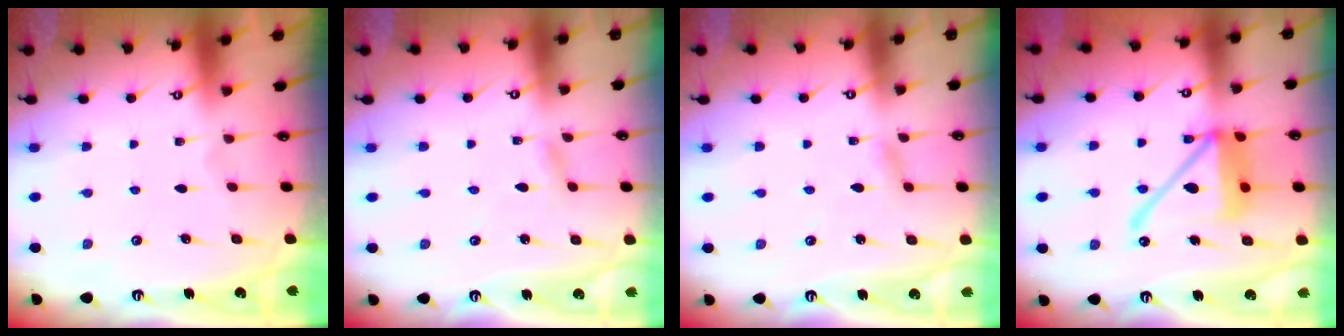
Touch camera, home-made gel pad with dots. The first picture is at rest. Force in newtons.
{"total": 1.5, "press": 1.5, "slide": 0.1}
{"total": 3.1, "press": 3.1, "slide": 0.3}
{"total": 16.0, "press": 15.9, "slide": 1.8}